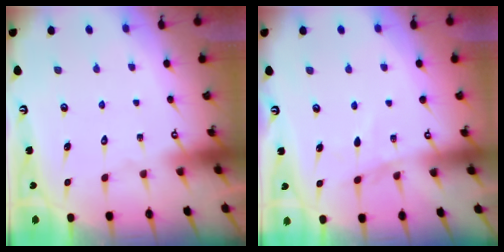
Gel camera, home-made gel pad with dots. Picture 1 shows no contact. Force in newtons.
{"total": 3.3, "press": 3.3, "slide": 0.4}